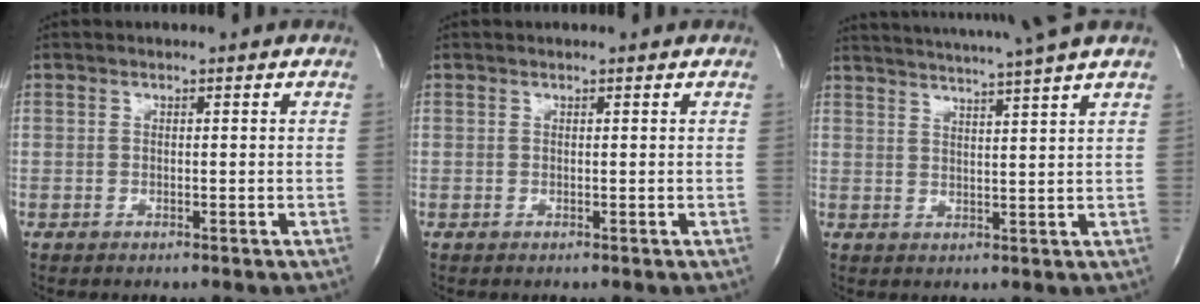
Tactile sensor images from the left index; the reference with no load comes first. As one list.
[{"total": 0.7, "force": [0.7, 0.1, 0.2], "torque": [-0.006, 0.005, 0.007]}, {"total": 11.9, "force": [10.5, -2.3, 5.1], "torque": [-0.089, -0.018, 0.141]}]